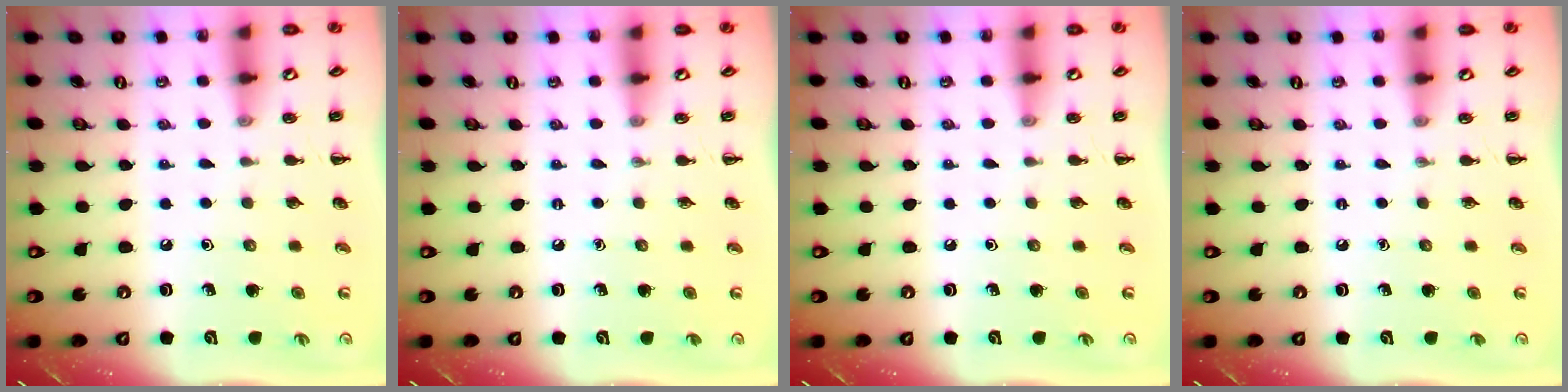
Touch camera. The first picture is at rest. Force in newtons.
{"total": 0.0}
{"total": 0.0}
{"total": 0.0}